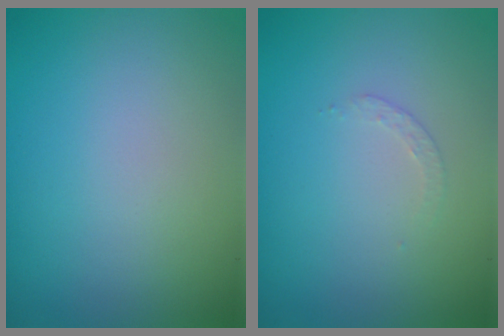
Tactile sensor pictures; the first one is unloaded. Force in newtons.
{"total": 1.1, "press": 1.1, "slide": 0.3}